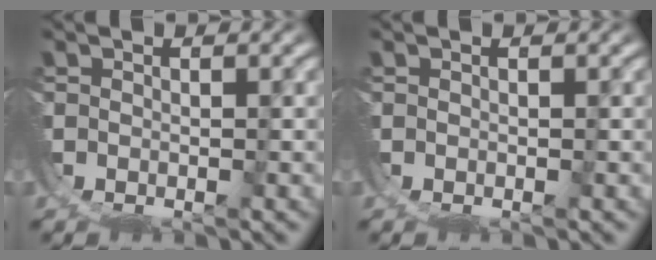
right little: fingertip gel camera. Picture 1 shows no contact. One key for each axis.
{"total": 0.0}